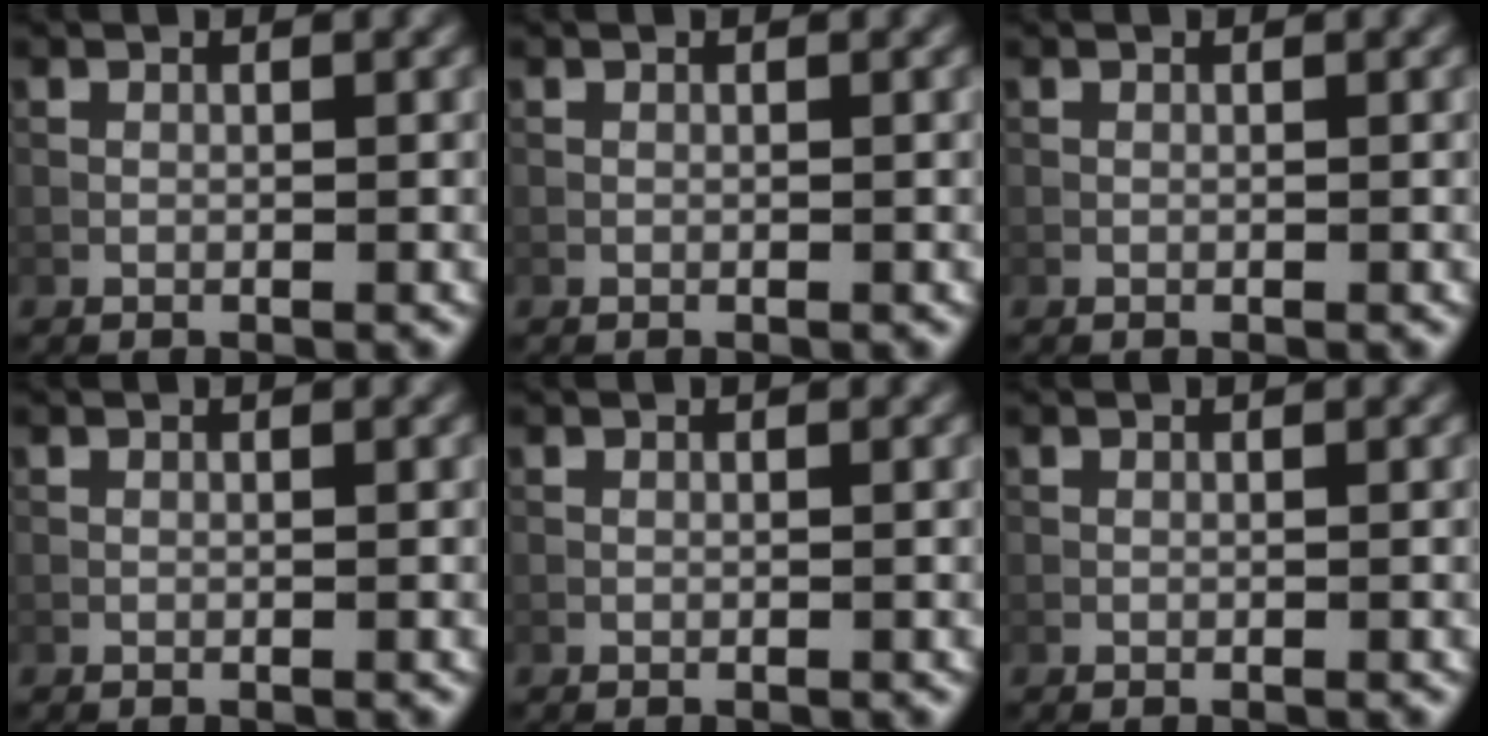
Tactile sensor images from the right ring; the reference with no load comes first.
{"total": 0.0}
{"total": 0.0}
{"total": 0.0}
{"total": 0.0}
{"total": 0.0}